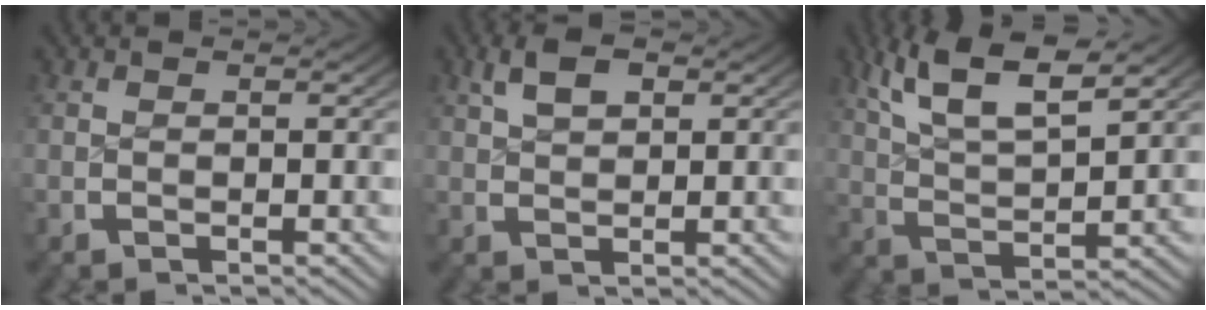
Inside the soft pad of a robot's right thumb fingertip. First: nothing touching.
{"total": 3.1, "force": [1.8, 1.5, 2.0], "torque": [-0.027, 0.005, 0.036]}
{"total": 8.5, "force": [4.3, 4.3, 5.9], "torque": [-0.116, -0.007, 0.076]}